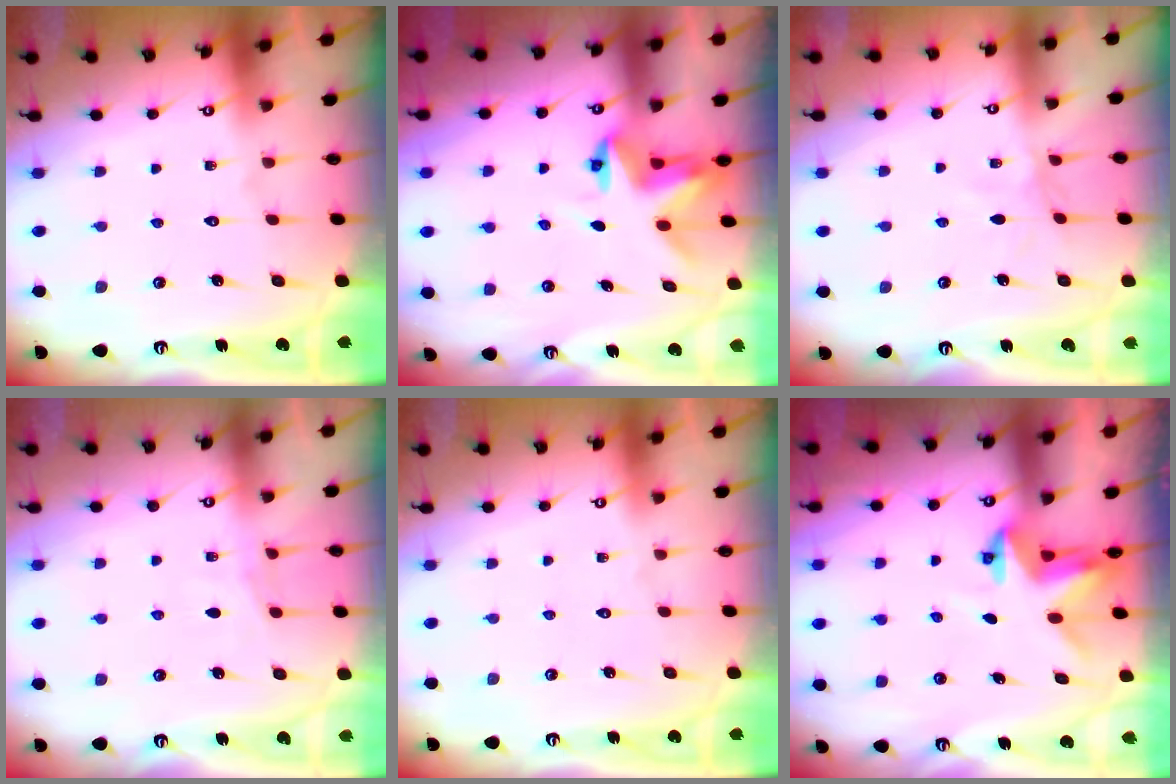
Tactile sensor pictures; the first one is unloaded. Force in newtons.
{"total": 4.2, "press": 4.2, "slide": 0.4}
{"total": 2.7, "press": 2.7, "slide": 0.4}
{"total": 4.8, "press": 4.8, "slide": 0.6}
{"total": 0.0}
{"total": 3.0, "press": 3.0, "slide": 0.1}